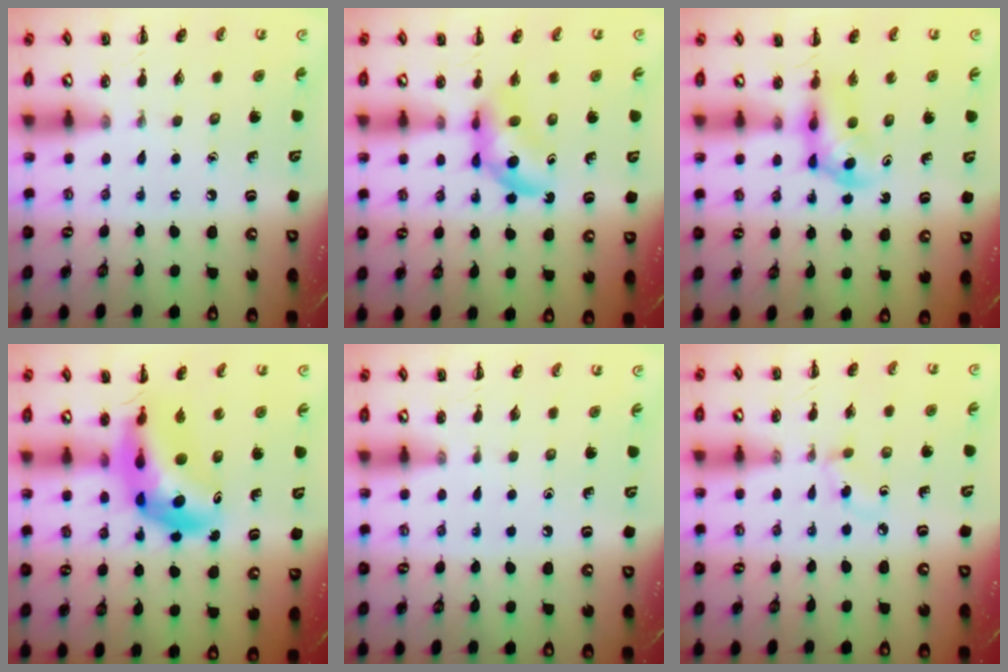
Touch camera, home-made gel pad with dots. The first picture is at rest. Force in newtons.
{"total": 4.8, "press": 4.7, "slide": 1.1}
{"total": 3.8, "press": 3.7, "slide": 0.7}
{"total": 10.7, "press": 10.1, "slide": 3.5}
{"total": 0.0}
{"total": 2.9, "press": 2.6, "slide": 1.2}